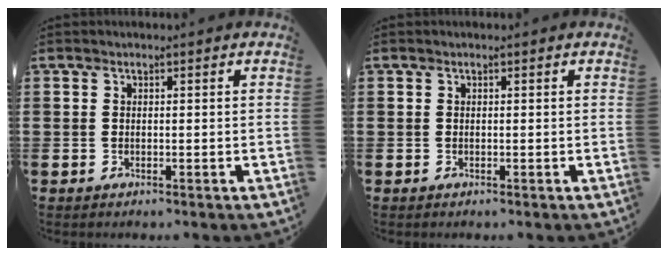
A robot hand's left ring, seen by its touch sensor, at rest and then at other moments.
{"total": 0.0}